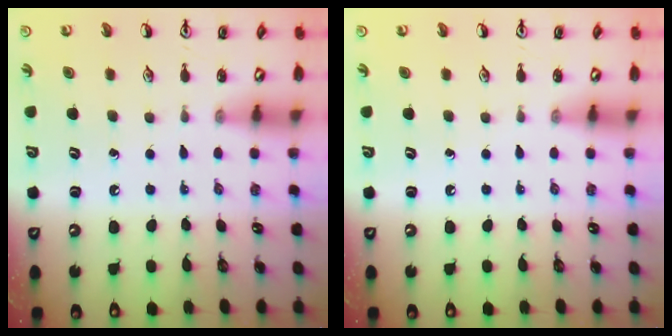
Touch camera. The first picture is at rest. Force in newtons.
{"total": 0.0}